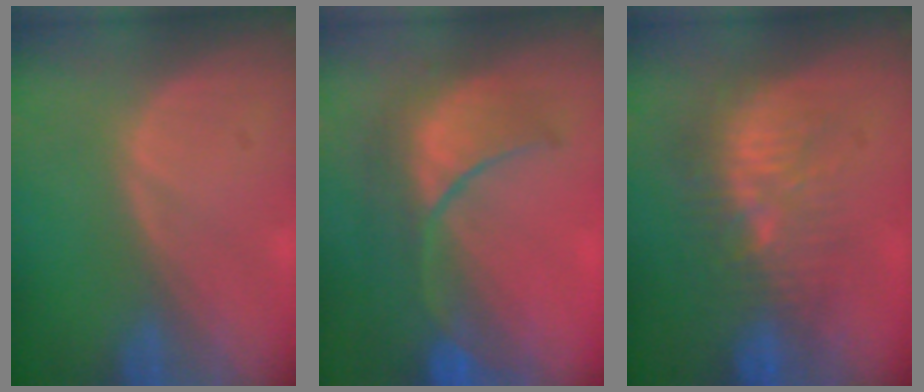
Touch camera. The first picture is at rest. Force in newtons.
{"total": 10.5, "press": 9.2, "slide": 5.0}
{"total": 9.3, "press": 8.7, "slide": 3.4}